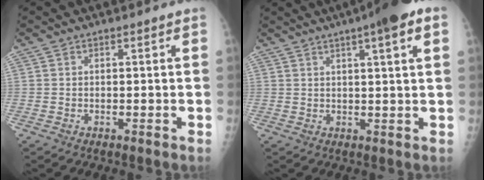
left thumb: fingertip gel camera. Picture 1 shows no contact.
{"total": 9.1, "force": [4.9, 1.5, 7.5], "torque": [-0.103, 0.008, 0.065]}